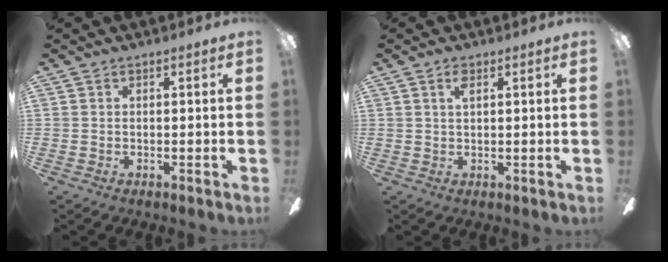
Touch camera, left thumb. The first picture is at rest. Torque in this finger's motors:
{"motor_torque": [-0.13, -0.05, -0.33, -0.19, 0.03]}